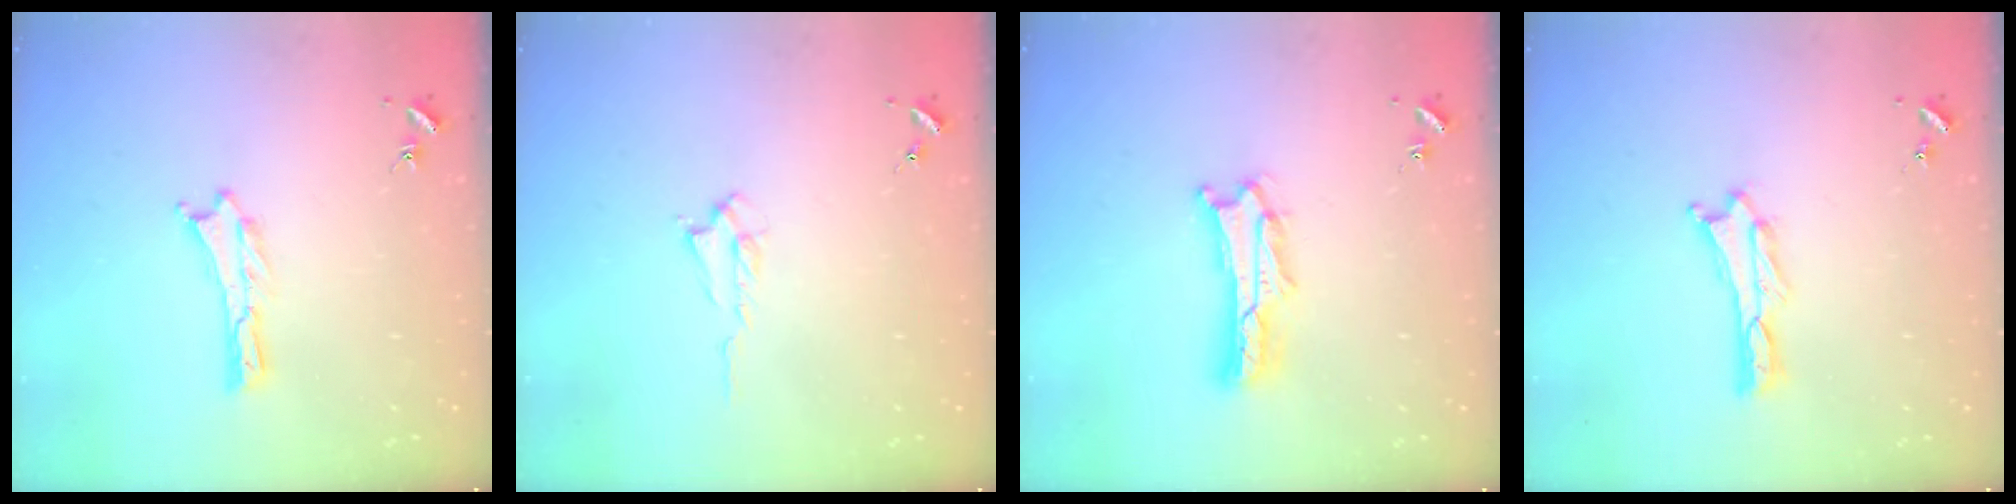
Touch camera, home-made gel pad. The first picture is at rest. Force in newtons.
{"total": 1.3, "press": 1.3, "slide": 0.3}
{"total": 3.0, "press": 2.9, "slide": 0.3}
{"total": 0.6, "press": 0.6, "slide": 0.2}